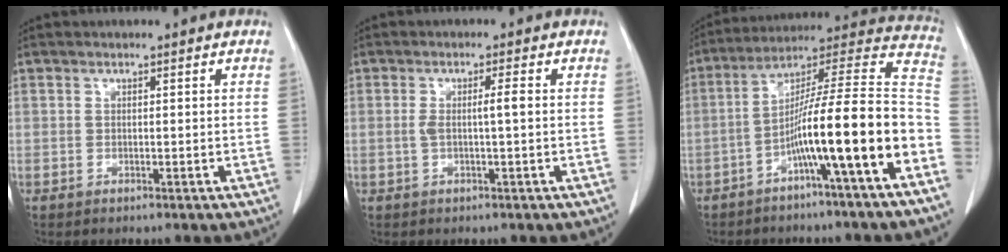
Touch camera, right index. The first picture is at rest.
{"total": 2.6, "force": [0.1, -0.1, 2.6], "torque": [-0.050, 0.003, 0.001]}
{"total": 18.0, "force": [-6.9, -0.8, 16.6], "torque": [-0.239, 0.021, -0.118]}